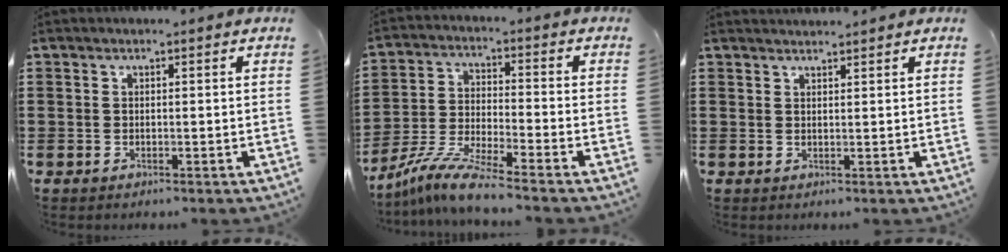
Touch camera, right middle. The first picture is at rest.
{"total": 8.2, "force": [-7.2, -0.1, 3.9], "torque": [-0.091, -0.007, -0.147]}
{"total": 1.3, "force": [1.3, 0.0, 0.0], "torque": [-0.003, -0.001, 0.024]}